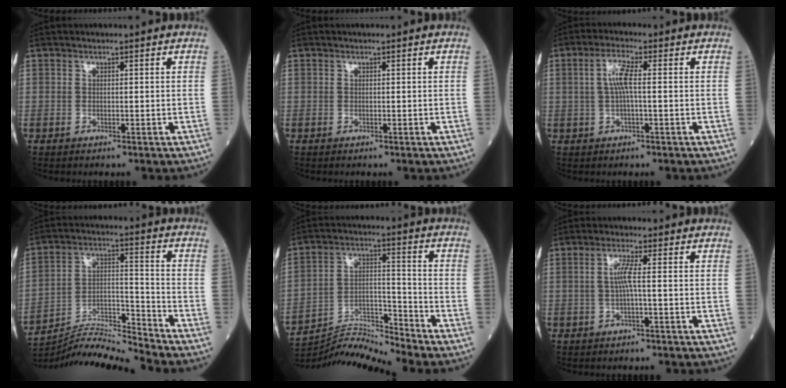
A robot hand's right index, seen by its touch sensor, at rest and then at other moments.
{"total": 0.0}
{"total": 3.9, "force": [0.2, 0.3, 3.9], "torque": [-0.080, 0.008, 0.005]}
{"total": 10.8, "force": [-10.4, -2.7, 0.7], "torque": [-0.015, 0.028, -0.189]}
{"total": 9.5, "force": [-9.1, -2.8, -0.1], "torque": [-0.003, 0.027, -0.167]}
{"total": 2.9, "force": [-0.1, -0.3, 2.9], "torque": [-0.060, 0.002, -0.001]}